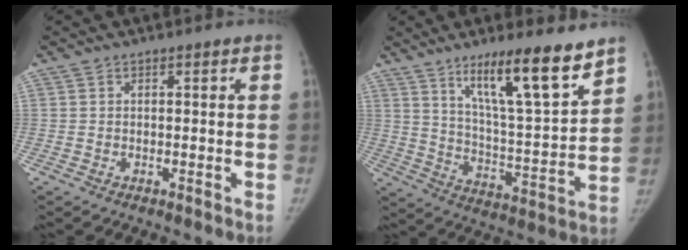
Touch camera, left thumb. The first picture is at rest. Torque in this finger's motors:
{"motor_torque": [0.36, 0.22, 1.45, -1.32, 0.25]}